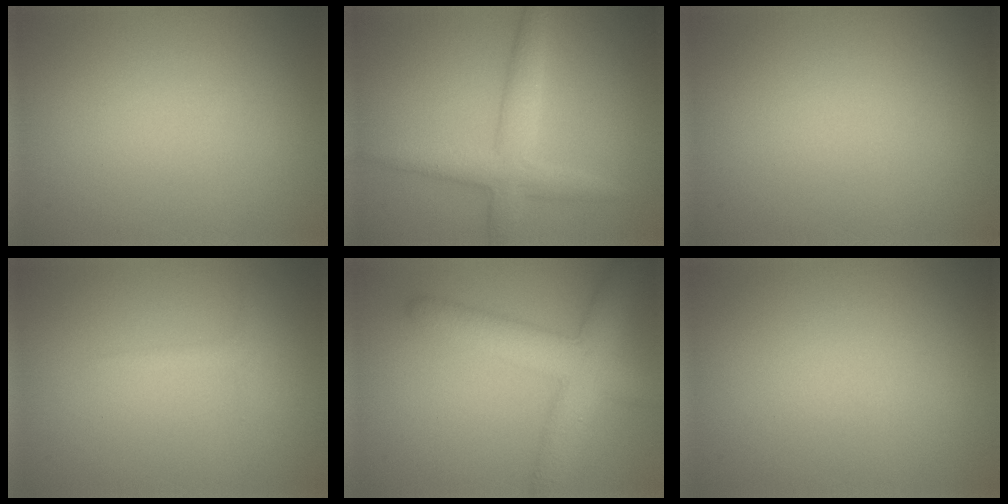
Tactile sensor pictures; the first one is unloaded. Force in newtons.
{"total": 3.8, "press": 3.8, "slide": 0.0}
{"total": 0.0}
{"total": 0.8, "press": 0.8, "slide": 0.1}
{"total": 6.3, "press": 6.3, "slide": 0.2}
{"total": 0.0}